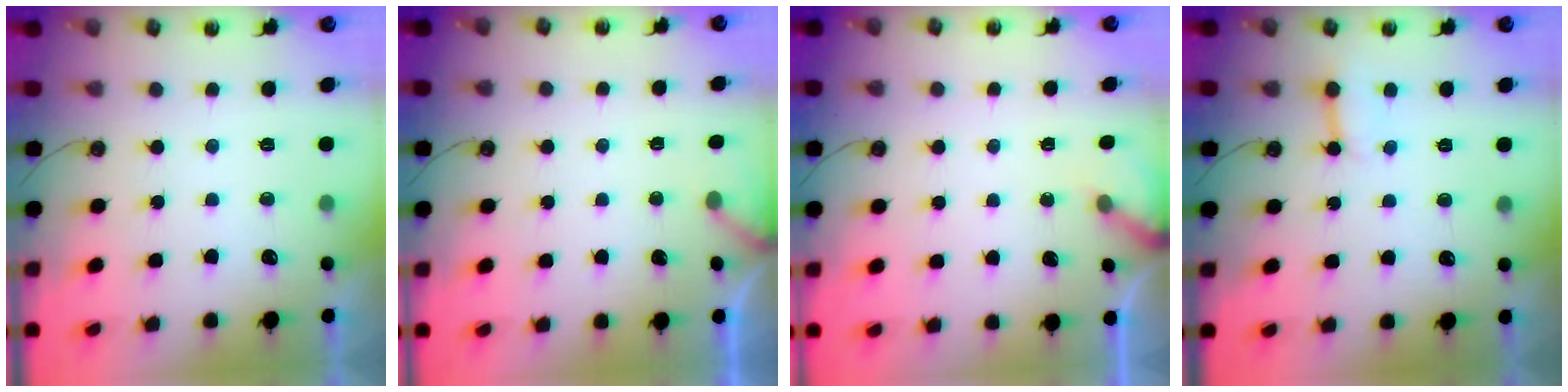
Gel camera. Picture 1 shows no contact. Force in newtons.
{"total": 2.3, "press": 2.3, "slide": 0.1}
{"total": 4.0, "press": 4.0, "slide": 0.3}
{"total": 6.2, "press": 6.2, "slide": 0.5}